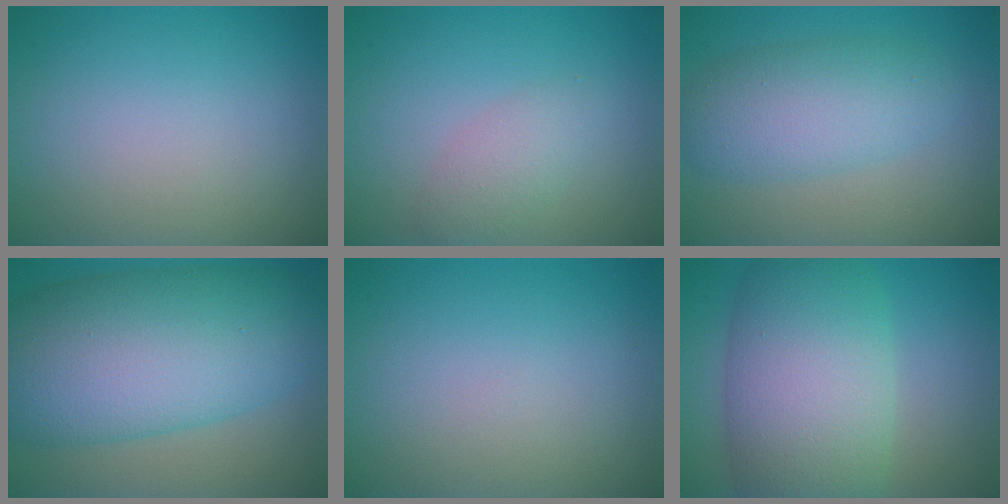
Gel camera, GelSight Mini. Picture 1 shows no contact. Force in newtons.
{"total": 2.2, "press": 2.2, "slide": 0.1}
{"total": 5.4, "press": 5.4, "slide": 0.1}
{"total": 13.6, "press": 13.6, "slide": 0.2}
{"total": 0.0}
{"total": 10.6, "press": 10.6, "slide": 0.5}